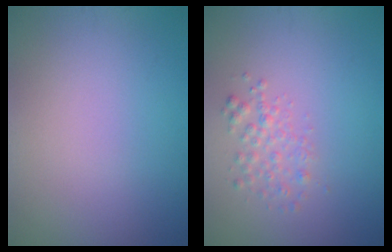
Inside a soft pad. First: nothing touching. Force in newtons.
{"total": 1.7, "press": 1.7, "slide": 0.1}